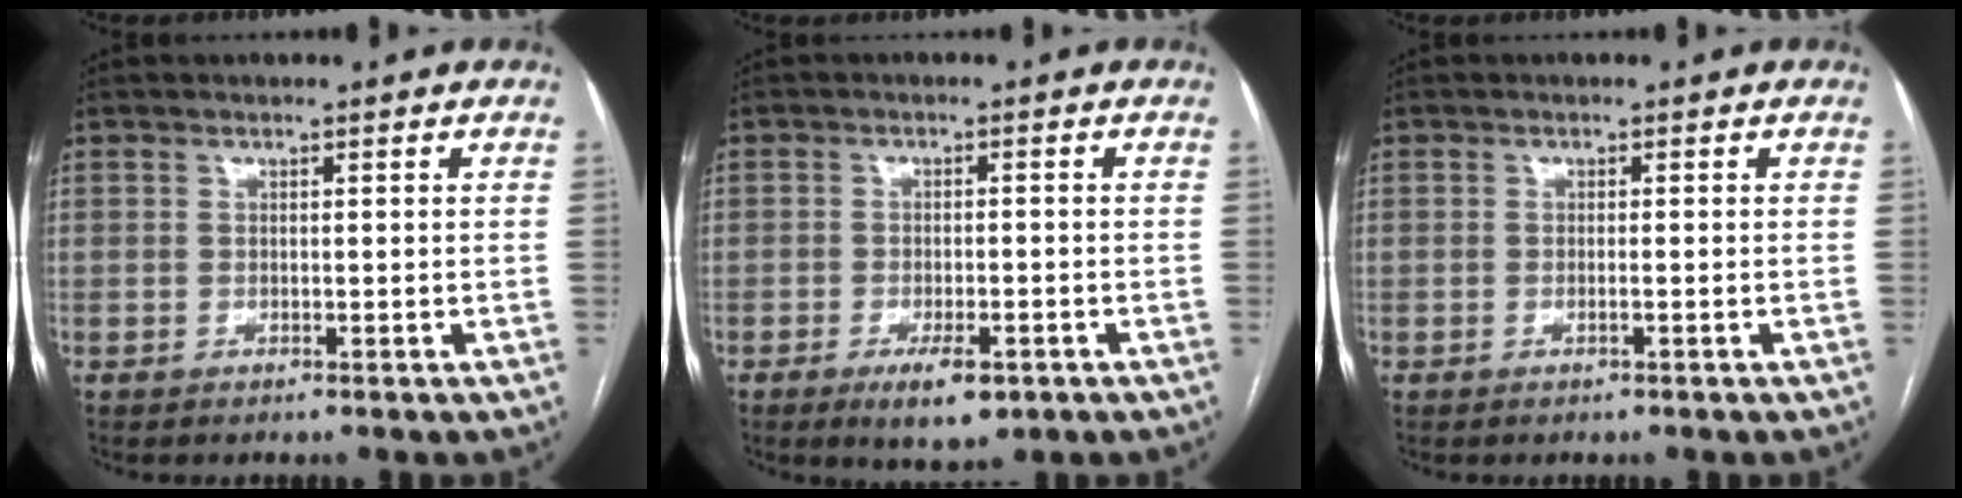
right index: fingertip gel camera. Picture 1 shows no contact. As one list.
[{"total": 5.6, "force": [-3.0, 1.9, 4.3], "torque": [-0.069, -0.006, -0.039]}, {"total": 0.7, "force": [-0.3, -0.1, 0.6], "torque": [-0.012, 0.000, -0.004]}]